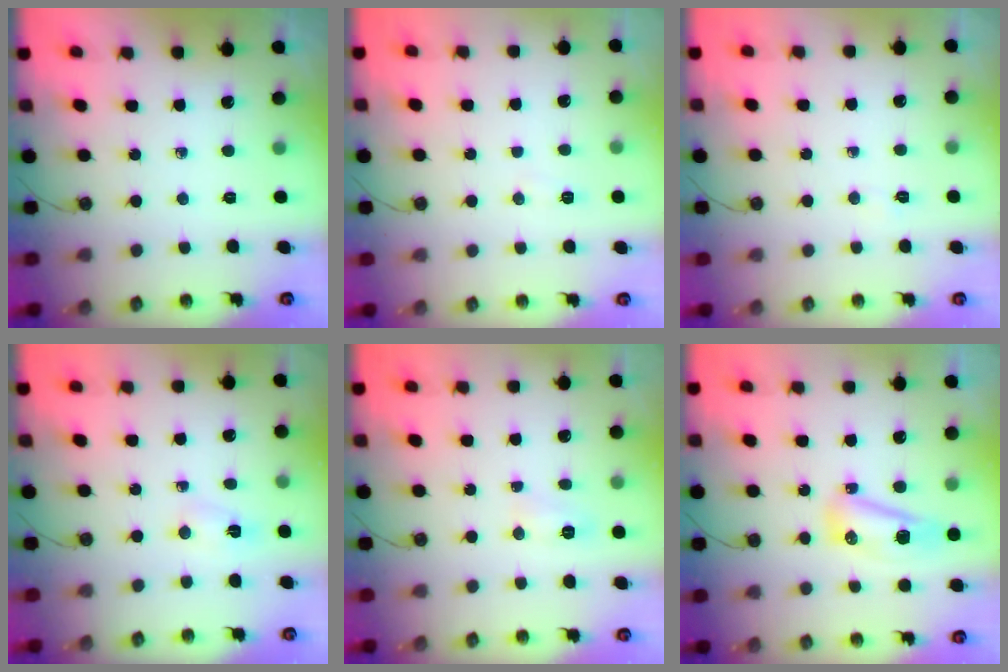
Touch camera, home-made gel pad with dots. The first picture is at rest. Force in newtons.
{"total": 14.2, "press": 5.3, "slide": 13.2}
{"total": 13.8, "press": 3.4, "slide": 13.3}
{"total": 2.3, "press": 2.2, "slide": 0.4}
{"total": 7.1, "press": 7.0, "slide": 0.8}
{"total": 8.2, "press": 8.2, "slide": 0.6}